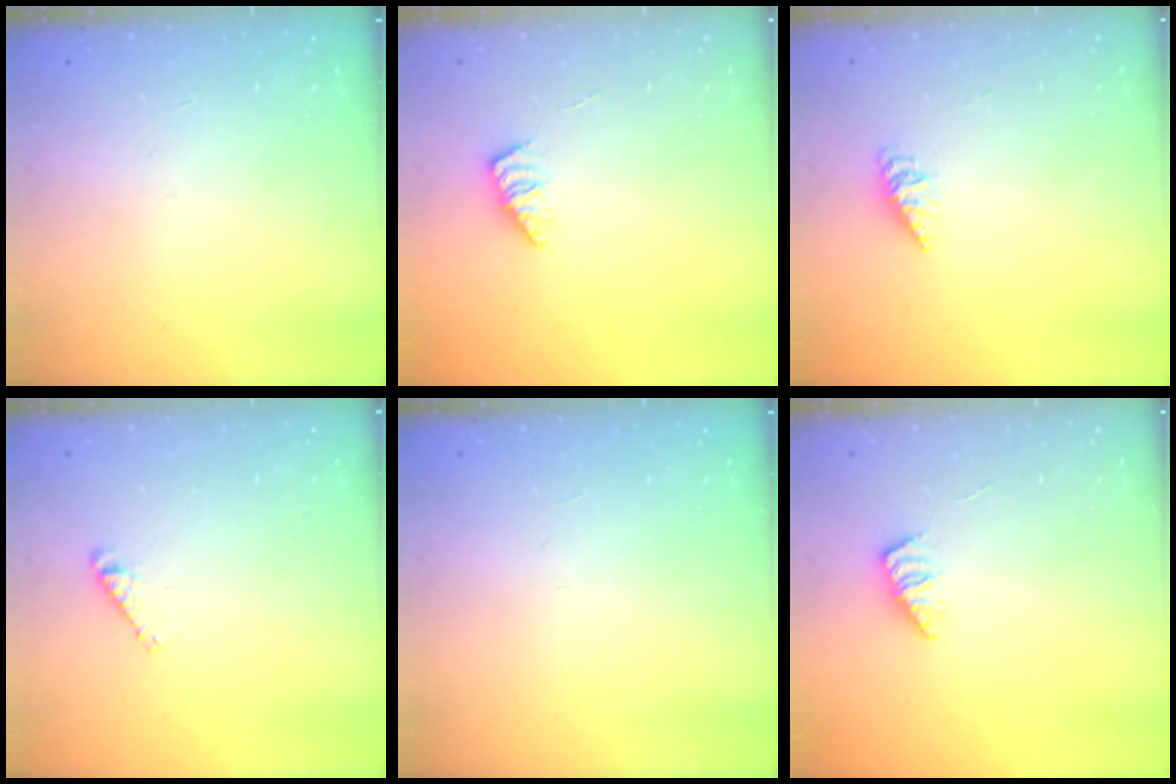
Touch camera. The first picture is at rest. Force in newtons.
{"total": 1.7, "press": 1.6, "slide": 0.4}
{"total": 2.9, "press": 2.9, "slide": 0.3}
{"total": 3.0, "press": 3.0, "slide": 0.4}
{"total": 0.0}
{"total": 1.7, "press": 1.6, "slide": 0.4}